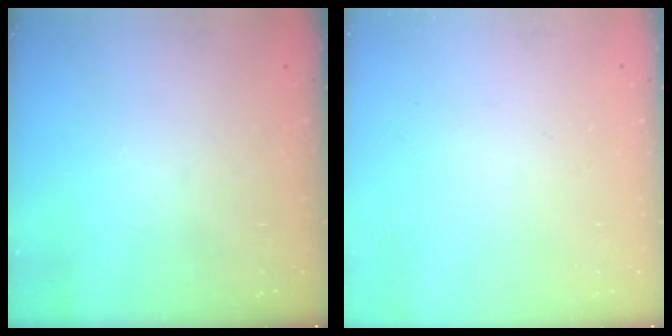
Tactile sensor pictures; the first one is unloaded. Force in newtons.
{"total": 0.0}